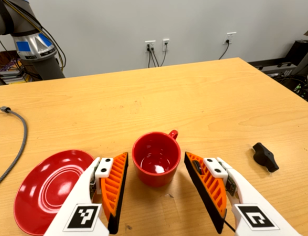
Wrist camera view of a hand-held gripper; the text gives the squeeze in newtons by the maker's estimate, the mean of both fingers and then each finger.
{"total": 0.0}